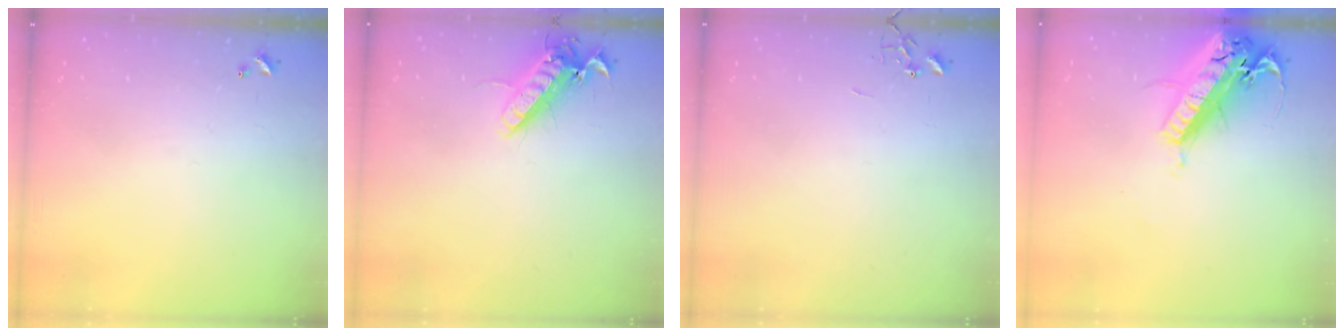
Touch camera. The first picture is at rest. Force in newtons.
{"total": 12.8, "press": 12.7, "slide": 1.8}
{"total": 0.0}
{"total": 26.2, "press": 25.6, "slide": 5.5}